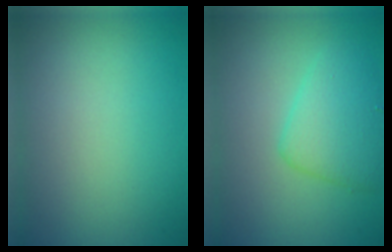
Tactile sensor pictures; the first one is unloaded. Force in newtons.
{"total": 3.7, "press": 3.7, "slide": 0.1}